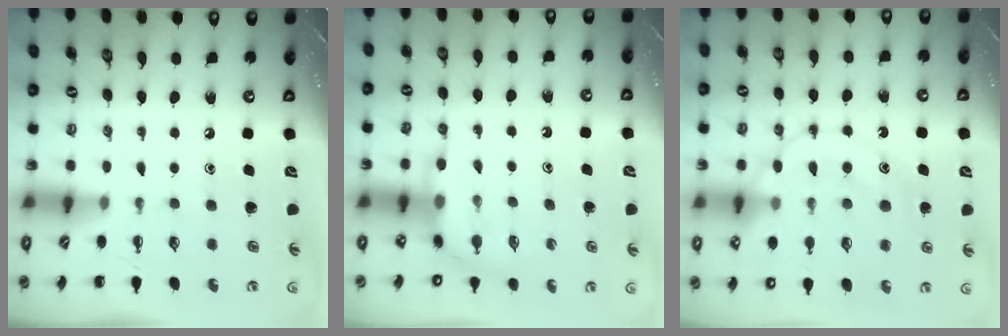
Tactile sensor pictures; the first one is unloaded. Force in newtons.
{"total": 8.1, "press": 8.0, "slide": 0.5}
{"total": 15.7, "press": 15.6, "slide": 1.1}